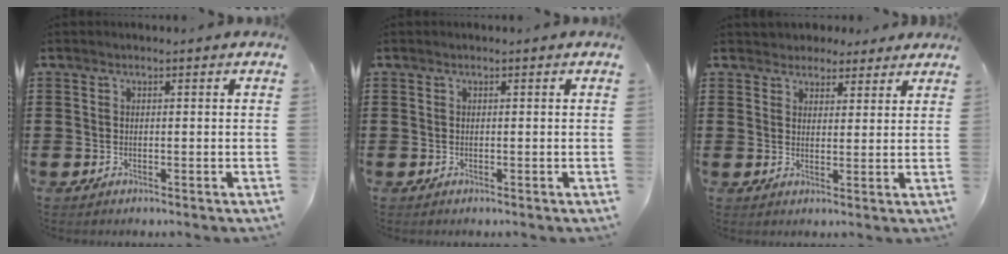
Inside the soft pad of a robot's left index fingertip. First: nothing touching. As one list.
[{"total": 0.0}, {"total": 3.3, "force": [2.8, 1.6, 0.0], "torque": [-0.012, 0.003, 0.054]}]